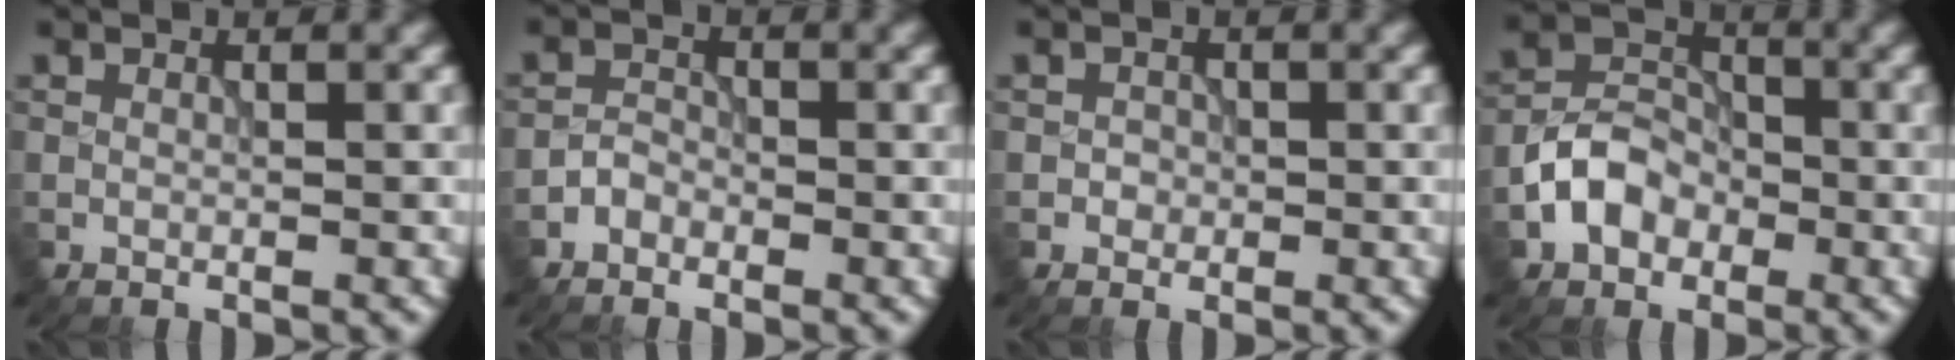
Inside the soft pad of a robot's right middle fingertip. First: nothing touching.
{"total": 1.4, "force": [-1.0, 0.9, 0.3], "torque": [-0.002, 0.007, -0.022]}
{"total": 1.0, "force": [-0.2, 0.9, 0.2], "torque": [0.003, -0.002, -0.004]}
{"total": 4.2, "force": [-1.8, 3.2, 2.0], "torque": [-0.036, 0.009, -0.037]}